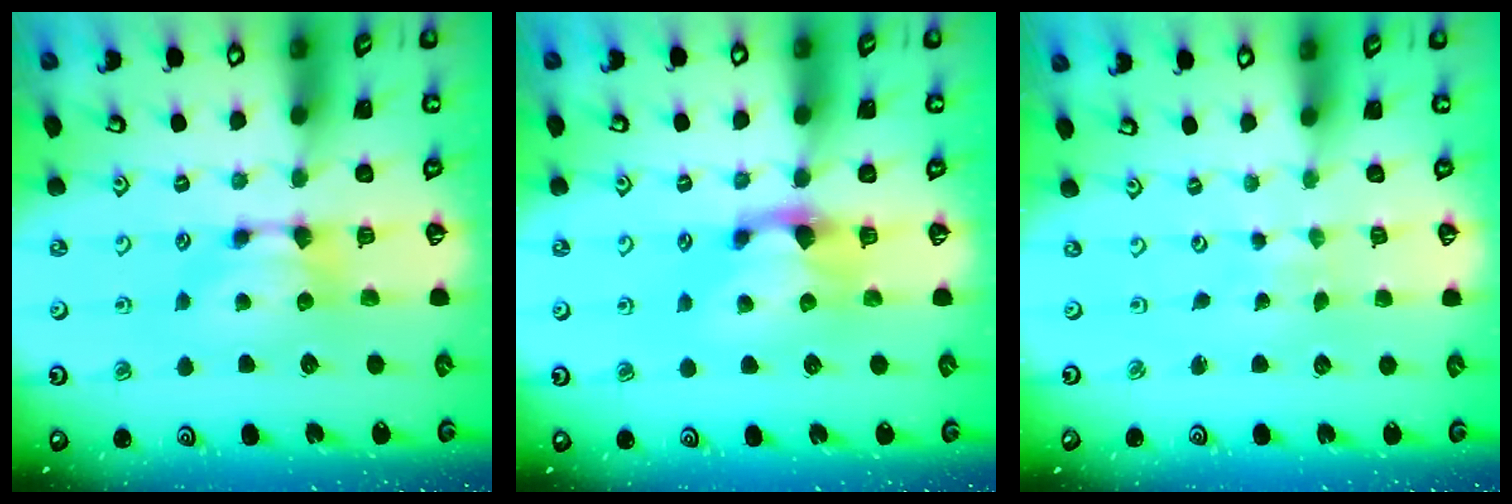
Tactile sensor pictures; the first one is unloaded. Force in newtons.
{"total": 1.4, "press": 0.9, "slide": 1.0}
{"total": 6.4, "press": 6.4, "slide": 0.4}